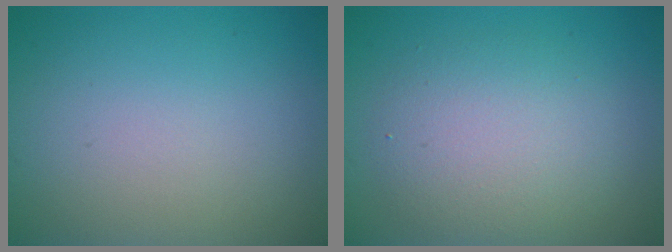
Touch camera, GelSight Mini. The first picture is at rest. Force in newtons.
{"total": 4.6, "press": 4.6, "slide": 0.4}